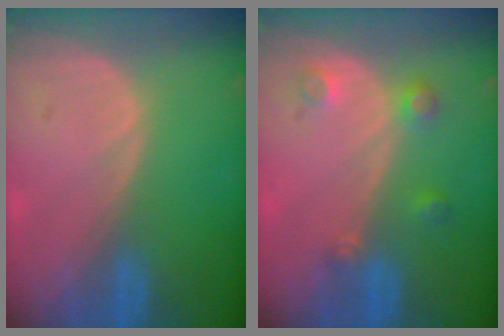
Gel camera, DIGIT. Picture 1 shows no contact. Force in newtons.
{"total": 3.5, "press": 3.1, "slide": 1.7}